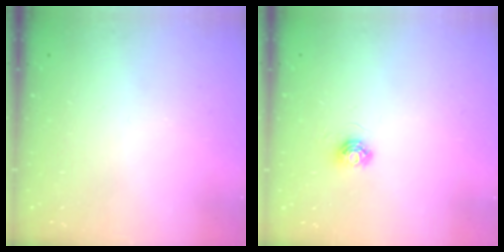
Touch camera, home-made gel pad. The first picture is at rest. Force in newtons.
{"total": 5.0, "press": 4.9, "slide": 0.4}